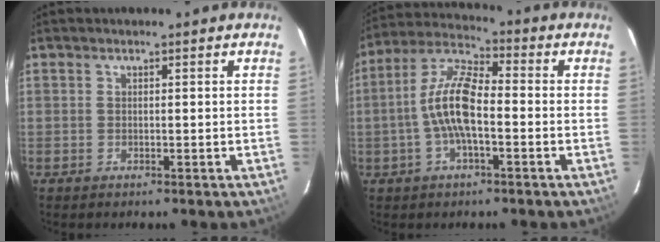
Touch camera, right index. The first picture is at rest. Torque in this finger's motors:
{"motor_torque": [1.58, -0.16, 0.82, 0.20]}